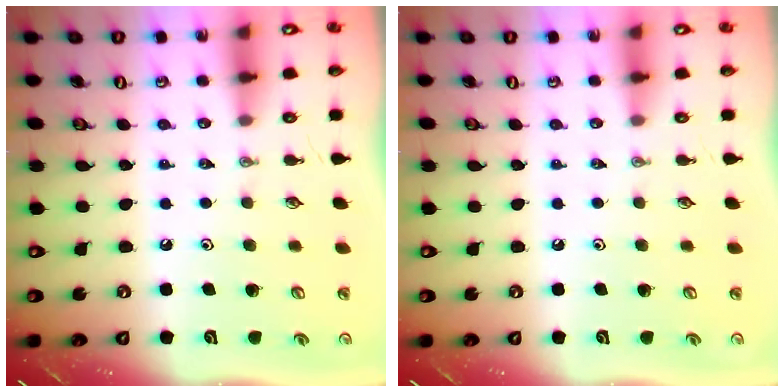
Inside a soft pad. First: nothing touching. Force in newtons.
{"total": 0.0}